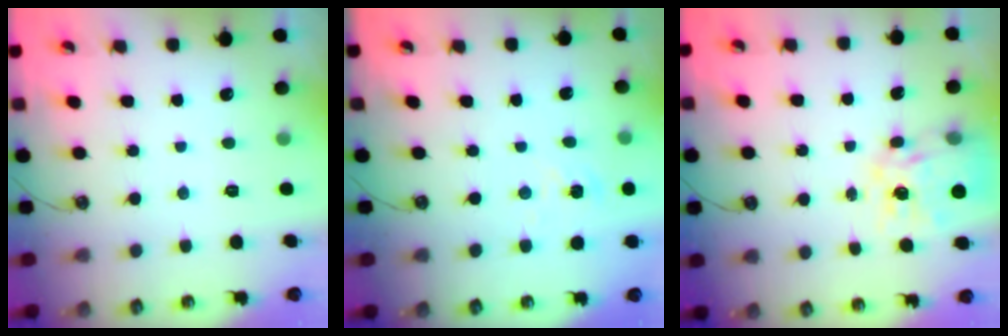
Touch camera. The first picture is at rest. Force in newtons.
{"total": 1.0, "press": 1.0, "slide": 0.2}
{"total": 15.4, "press": 15.3, "slide": 1.5}